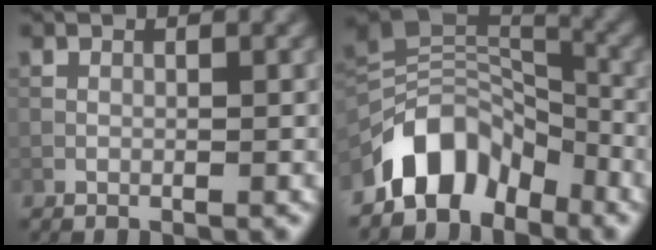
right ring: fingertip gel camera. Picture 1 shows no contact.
{"total": 7.8, "force": [-5.3, 4.5, 3.6], "torque": [-0.036, 0.007, -0.108]}